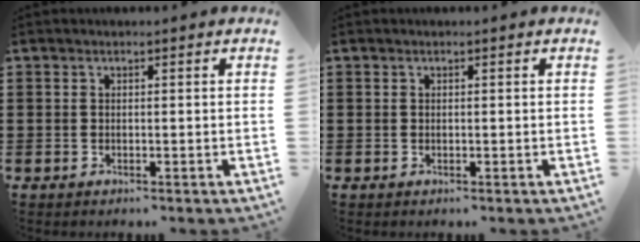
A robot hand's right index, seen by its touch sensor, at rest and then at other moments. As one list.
[{"total": 0.0}]